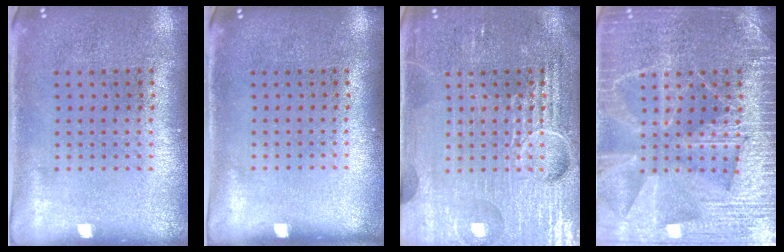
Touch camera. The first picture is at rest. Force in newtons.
{"total": 0.0}
{"total": 7.1, "press": 7.1, "slide": 0.9}
{"total": 6.6, "press": 6.5, "slide": 0.8}